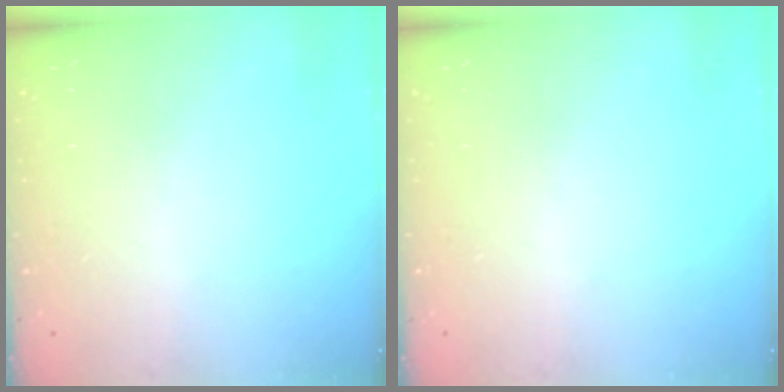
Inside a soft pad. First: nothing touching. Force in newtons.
{"total": 0.0}